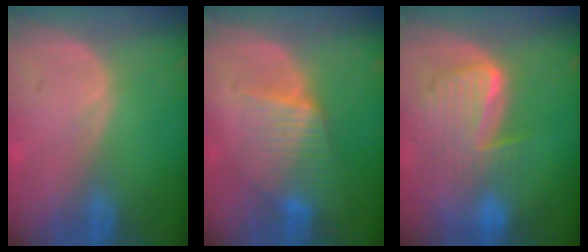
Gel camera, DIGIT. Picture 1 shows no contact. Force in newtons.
{"total": 6.4, "press": 6.2, "slide": 1.6}
{"total": 10.0, "press": 8.6, "slide": 5.0}